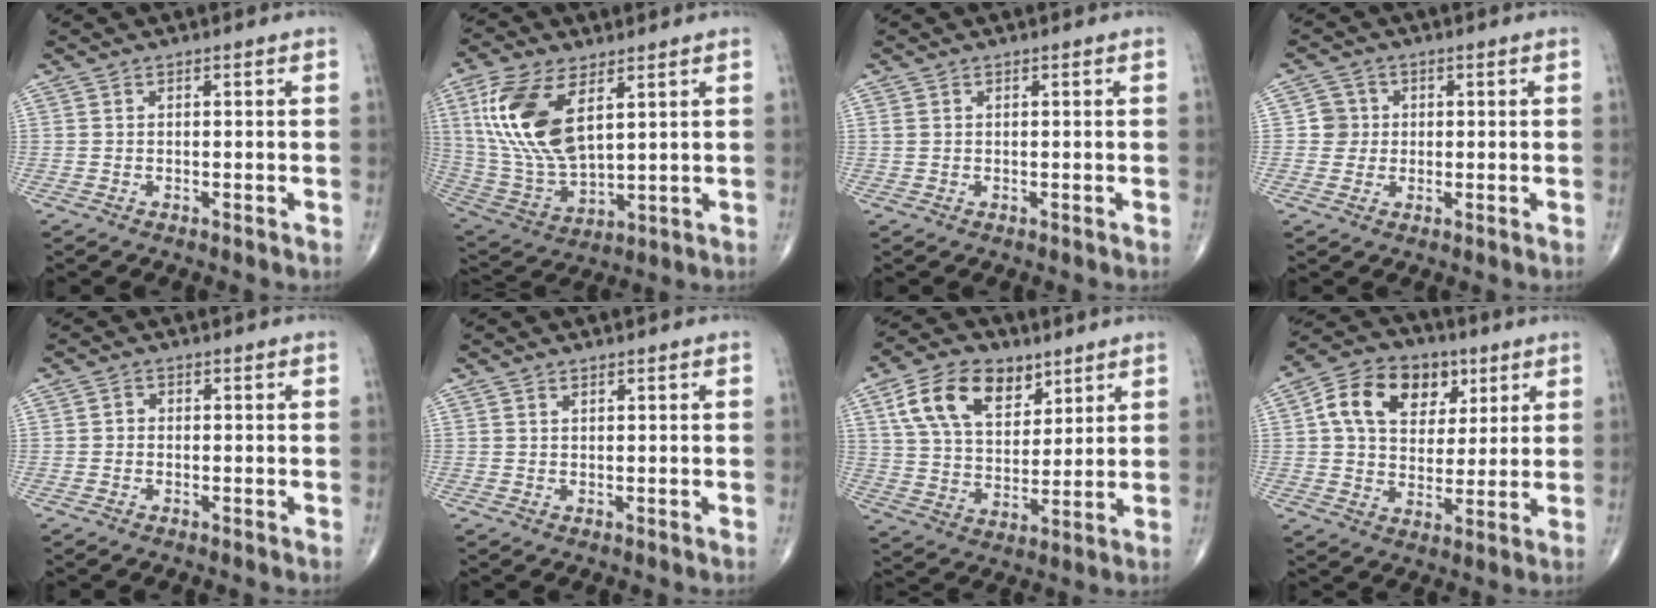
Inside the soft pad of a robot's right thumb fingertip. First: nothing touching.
{"total": 17.6, "force": [6.3, 8.6, 14.0], "torque": [-0.287, -0.021, 0.131]}
{"total": 0.9, "force": [0.3, 0.6, 0.5], "torque": [-0.016, 0.006, 0.008]}
{"total": 3.4, "force": [0.3, 3.4, 0.3], "torque": [0.023, 0.006, -0.001]}
{"total": 1.0, "force": [-0.2, 0.8, 0.5], "torque": [-0.001, 0.003, -0.008]}
{"total": 0.5, "force": [0.4, 0.1, 0.3], "torque": [-0.005, -0.001, 0.007]}
{"total": 14.9, "force": [7.4, 9.2, 9.2], "torque": [-0.138, -0.022, 0.139]}
{"total": 15.1, "force": [5.2, 10.9, 9.1], "torque": [-0.127, 0.002, 0.084]}